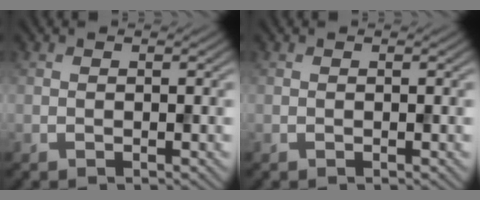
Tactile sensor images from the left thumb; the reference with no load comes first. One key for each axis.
{"total": 0.0}